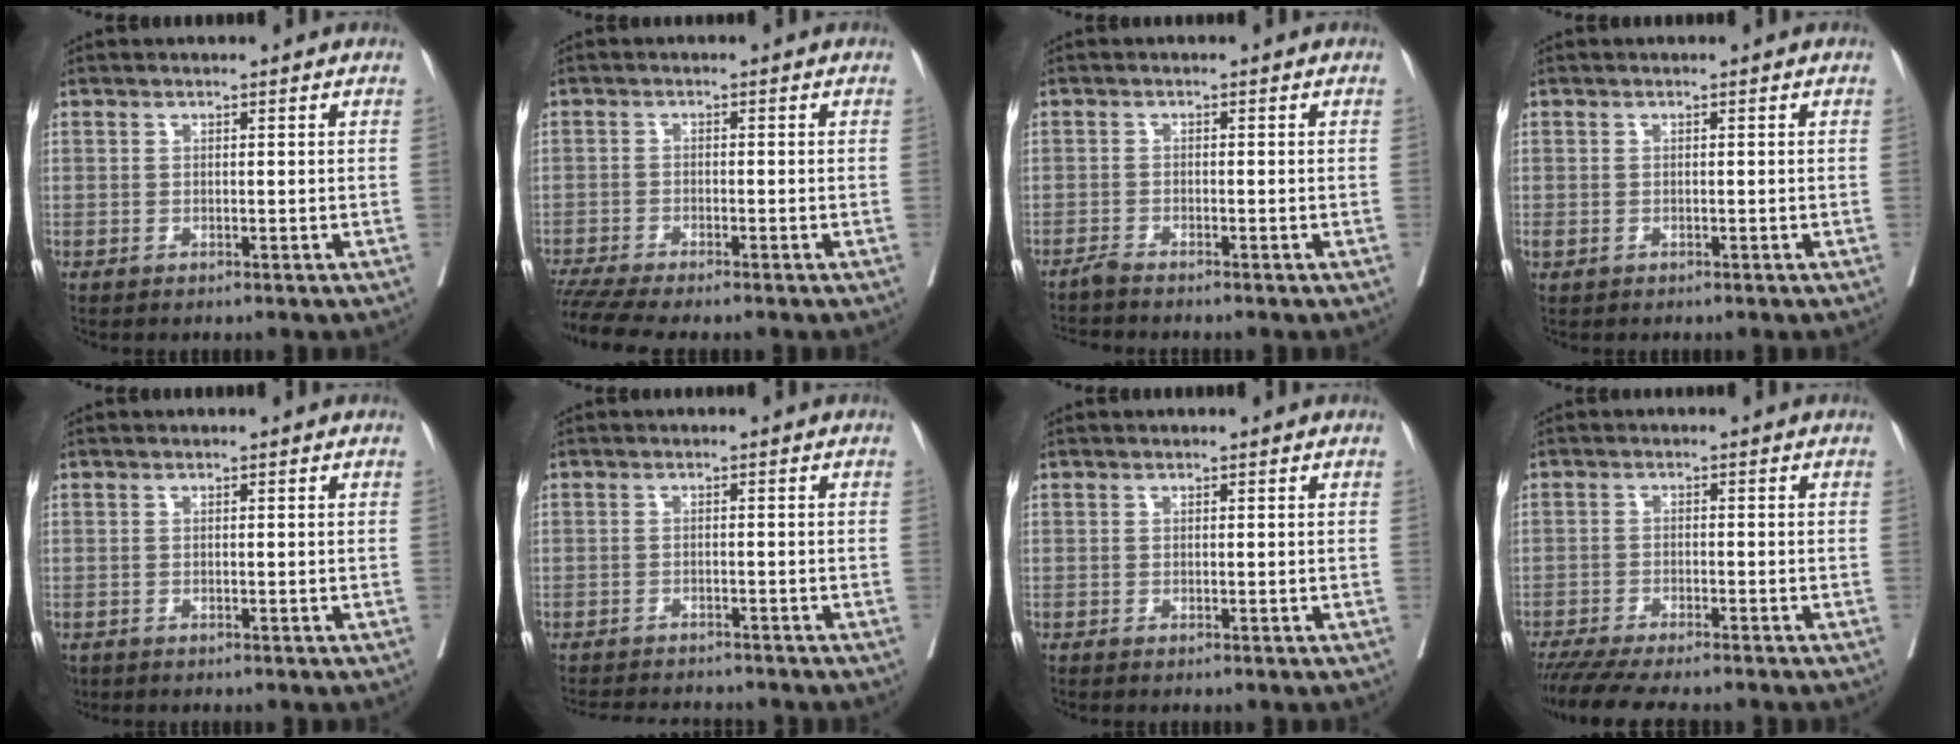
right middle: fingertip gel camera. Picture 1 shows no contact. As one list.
[{"total": 7.0, "force": [-6.1, 0.2, 3.5], "torque": [-0.053, -0.013, -0.101]}, {"total": 1.5, "force": [-1.4, -0.2, 0.2], "torque": [-0.007, -0.003, -0.028]}, {"total": 1.3, "force": [-0.3, 0.9, 0.9], "torque": [-0.024, 0.000, 0.001]}, {"total": 1.5, "force": [-0.9, 1.1, 0.4], "torque": [-0.013, -0.001, -0.012]}, {"total": 6.7, "force": [-6.5, 0.9, 1.2], "torque": [-0.013, -0.003, -0.090]}, {"total": 0.0}, {"total": 10.8, "force": [-9.4, 1.3, 5.0], "torque": [-0.065, -0.016, -0.141]}]